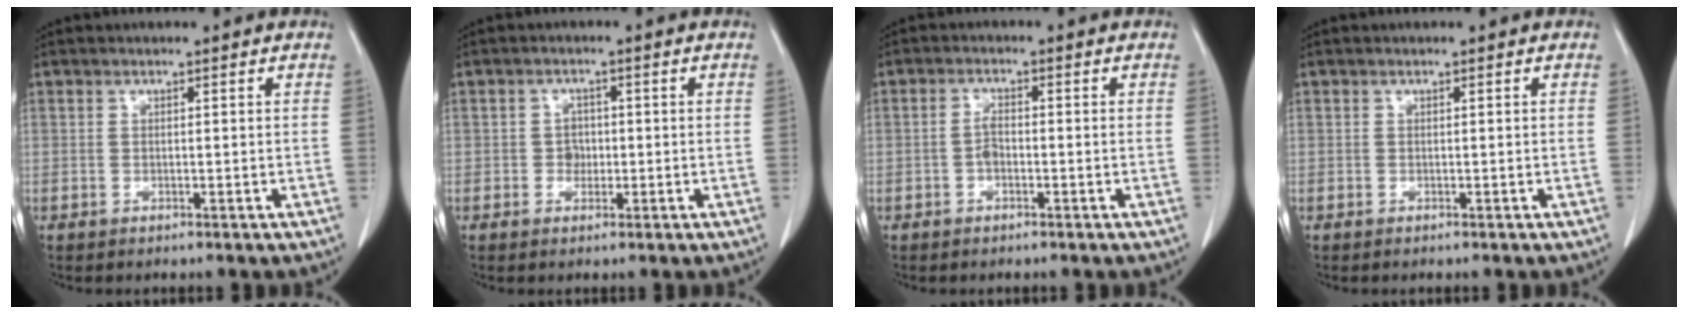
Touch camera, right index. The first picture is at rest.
{"total": 2.1, "force": [-0.3, 1.8, 1.0], "torque": [-0.011, 0.006, -0.004]}
{"total": 2.0, "force": [-0.7, 0.8, 1.7], "torque": [-0.031, 0.004, -0.012]}
{"total": 0.0}